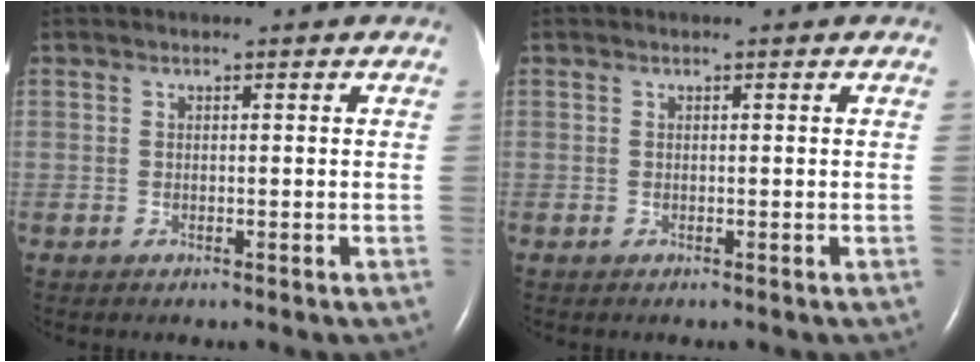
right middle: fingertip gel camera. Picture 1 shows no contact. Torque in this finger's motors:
{"motor_torque": [0.00, 0.00, -0.01, 0.00]}